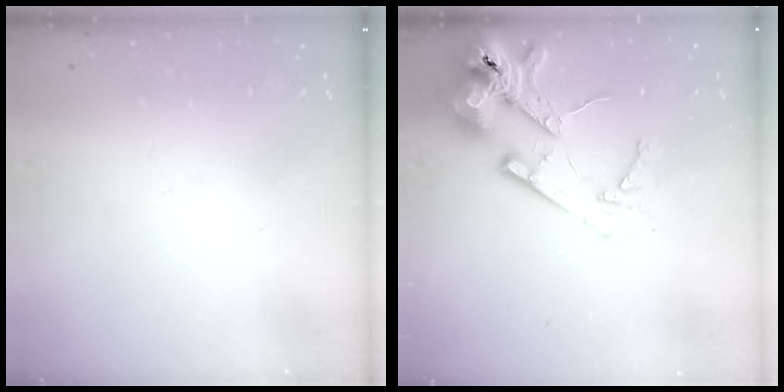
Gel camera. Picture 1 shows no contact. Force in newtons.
{"total": 16.2, "press": 16.0, "slide": 2.3}